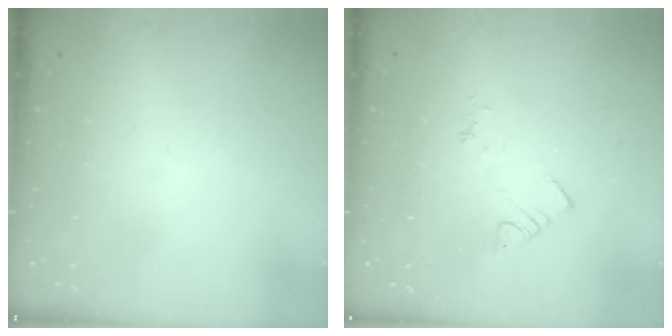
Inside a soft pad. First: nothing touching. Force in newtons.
{"total": 3.0, "press": 3.0, "slide": 0.4}